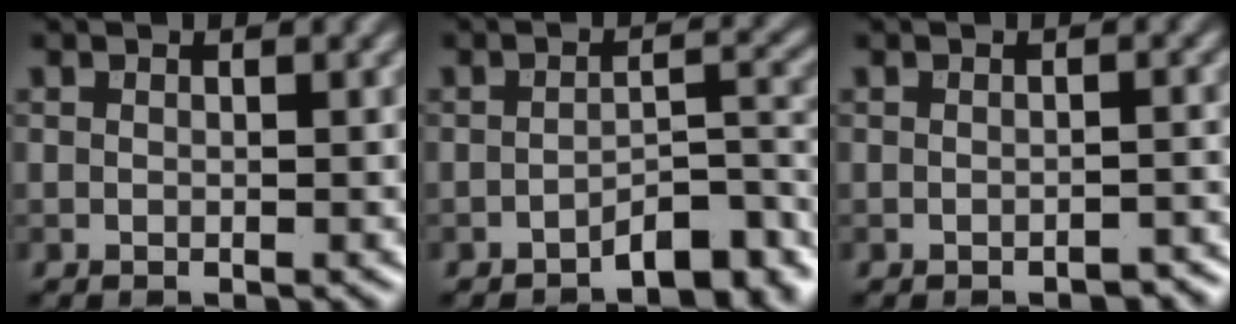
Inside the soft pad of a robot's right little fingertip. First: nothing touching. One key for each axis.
{"total": 4.5, "fx": -3.2, "fy": 1.5, "fz": 2.7, "tx": -0.032, "ty": 0.010, "tz": -0.051}
{"total": 1.3, "fx": -1.1, "fy": 0.5, "fz": 0.6, "tx": -0.009, "ty": 0.002, "tz": -0.014}